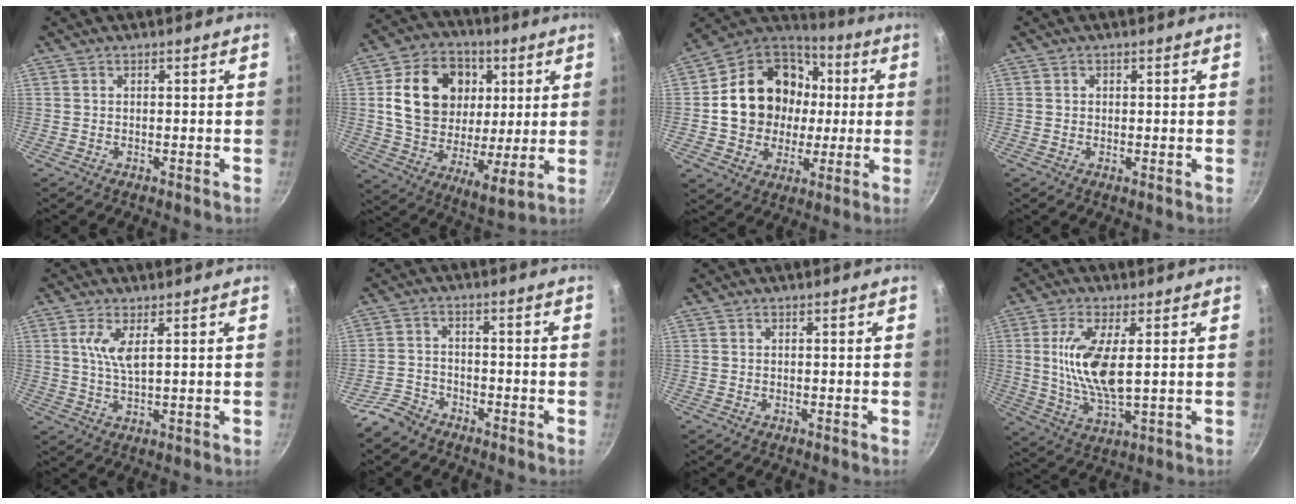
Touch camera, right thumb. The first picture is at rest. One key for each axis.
{"total": 21.1, "fx": 5.5, "fy": 15.3, "fz": 13.4, "tx": -0.202, "ty": -0.015, "tz": 0.088}
{"total": 21.0, "fx": 1.7, "fy": 17.8, "fz": 11.1, "tx": -0.175, "ty": 0.033, "tz": 0.033}
{"total": 0.9, "fx": 0.2, "fy": 0.8, "fz": 0.3, "tx": -0.002, "ty": -0.001, "tz": 0.000}
{"total": 5.1, "fx": 1.9, "fy": 1.5, "fz": 4.5, "tx": -0.091, "ty": -0.012, "tz": 0.038}
{"total": 4.6, "fx": -3.8, "fy": 2.4, "fz": 0.9, "tx": -0.014, "ty": 0.039, "tz": -0.076}
{"total": 0.0}
{"total": 11.7, "fx": 1.8, "fy": 4.4, "fz": 10.7, "tx": -0.212, "ty": -0.011, "tz": 0.039}